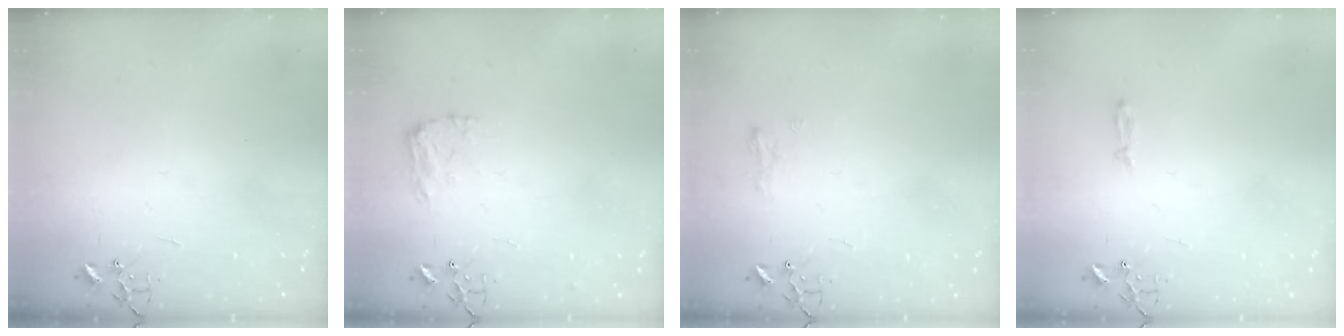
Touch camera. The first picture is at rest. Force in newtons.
{"total": 7.9, "press": 7.9, "slide": 0.1}
{"total": 8.5, "press": 8.5, "slide": 0.6}
{"total": 3.5, "press": 3.5, "slide": 0.5}